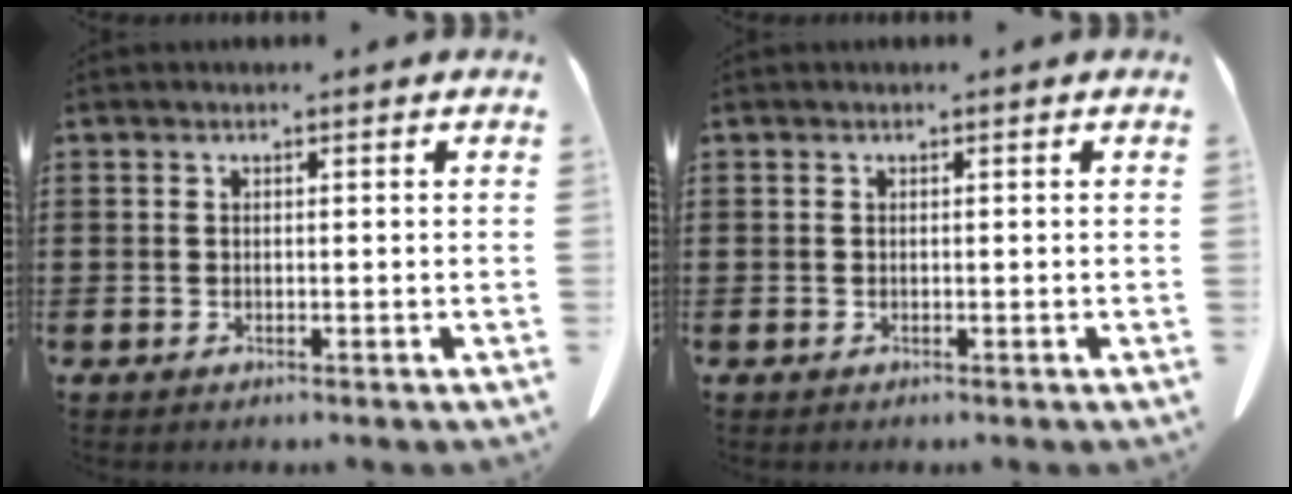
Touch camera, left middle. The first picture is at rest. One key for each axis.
{"total": 0.0}